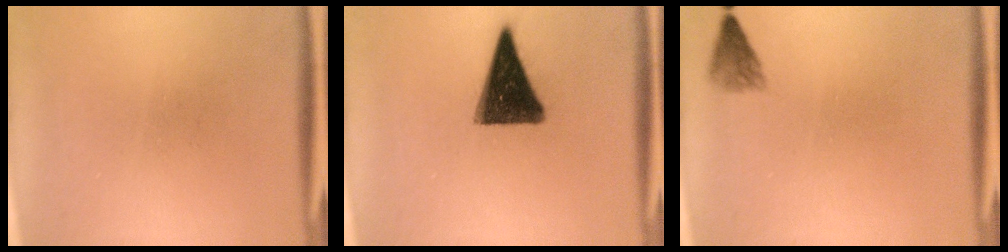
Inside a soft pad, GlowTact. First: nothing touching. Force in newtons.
{"total": 14.7}
{"total": 1.8}